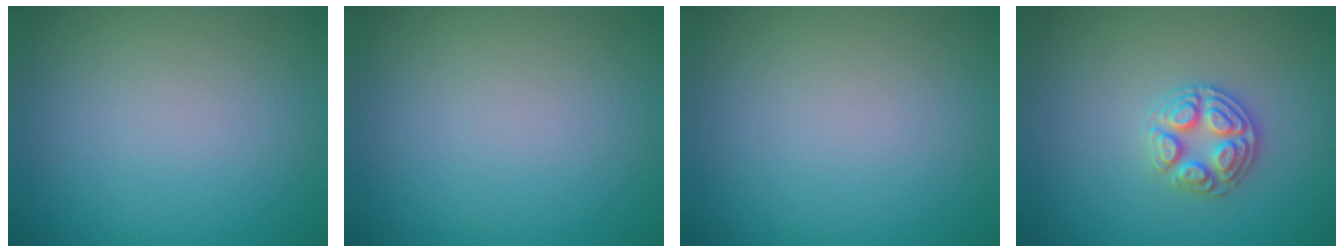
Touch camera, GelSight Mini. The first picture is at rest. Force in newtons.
{"total": 0.0}
{"total": 0.0}
{"total": 2.9, "press": 2.9, "slide": 0.1}